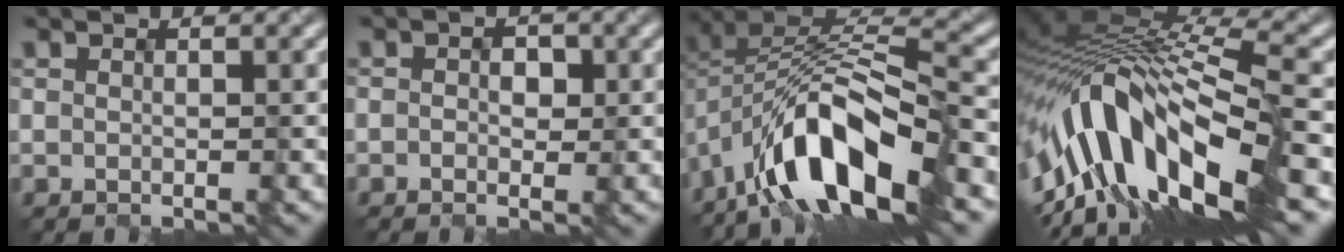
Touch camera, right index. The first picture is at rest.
{"total": 1.3, "force": [-0.1, 0.9, 0.8], "torque": [-0.004, 0.001, -0.003]}
{"total": 12.0, "force": [-6.4, 4.3, 9.2], "torque": [-0.156, 0.009, -0.119]}
{"total": 13.4, "force": [-4.2, 5.4, 11.5], "torque": [-0.208, 0.011, -0.069]}